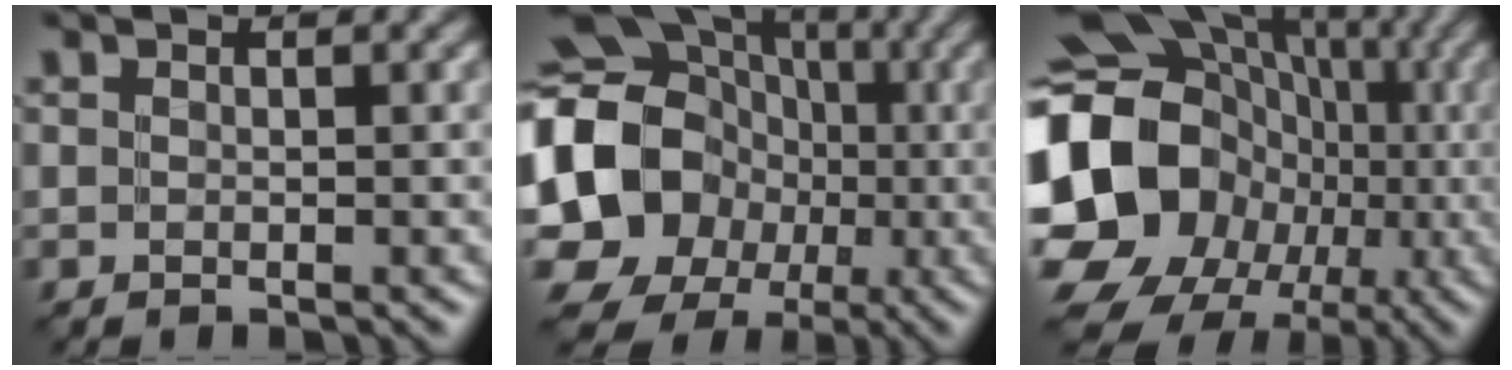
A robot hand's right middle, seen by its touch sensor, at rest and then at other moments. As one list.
[{"total": 20.0, "force": [-2.0, 17.9, 8.7], "torque": [-0.169, 0.004, -0.082]}, {"total": 20.2, "force": [-3.7, 17.3, 9.7], "torque": [-0.177, -0.007, -0.095]}]